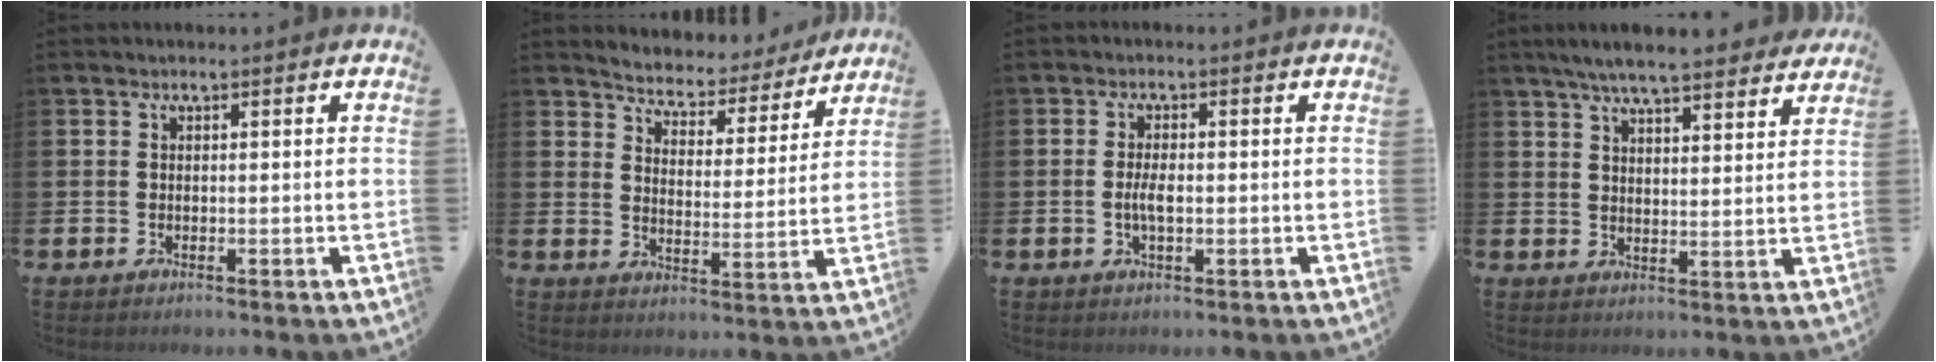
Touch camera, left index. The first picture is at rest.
{"total": 5.0, "force": [4.8, 1.4, 0.0], "torque": [-0.022, -0.044, 0.077]}
{"total": 2.8, "force": [-0.3, 1.1, 2.5], "torque": [-0.044, 0.001, -0.007]}
{"total": 6.7, "force": [6.3, 0.7, 2.1], "torque": [-0.048, -0.033, 0.111]}